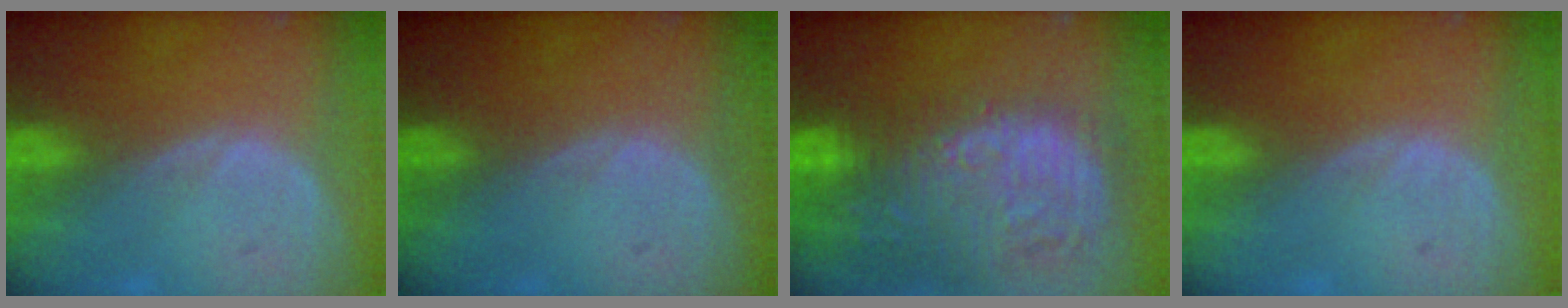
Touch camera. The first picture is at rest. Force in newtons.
{"total": 0.0}
{"total": 16.0, "press": 13.2, "slide": 9.0}
{"total": 0.0}